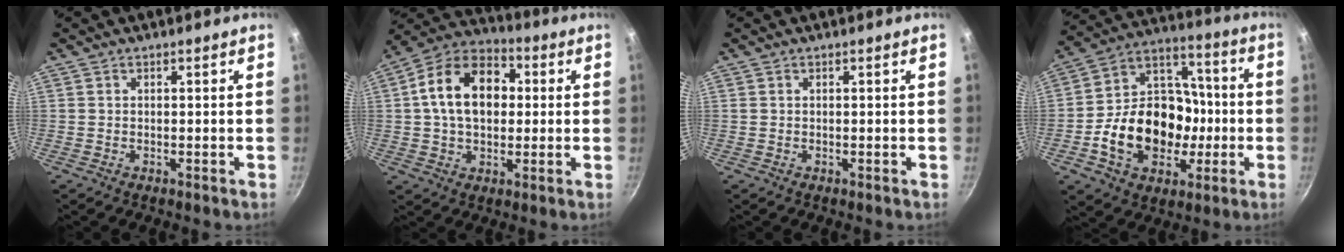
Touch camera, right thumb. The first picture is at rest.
{"total": 16.0, "force": [2.0, 11.1, 11.4], "torque": [-0.156, 0.026, 0.017]}
{"total": 0.0}
{"total": 21.3, "force": [-4.5, 16.2, 13.1], "torque": [-0.180, 0.051, -0.072]}